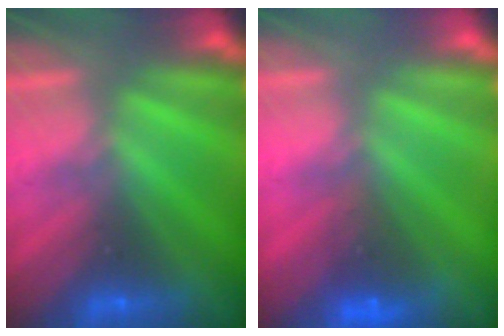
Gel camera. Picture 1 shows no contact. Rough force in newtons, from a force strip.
{"total": 3.2}